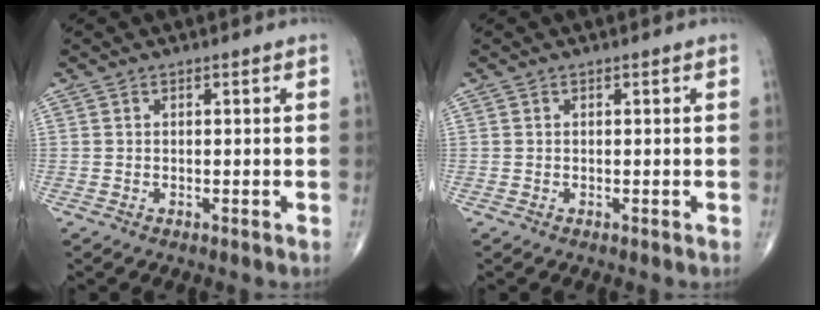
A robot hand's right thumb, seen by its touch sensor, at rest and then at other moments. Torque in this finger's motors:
{"motor_torque": [-0.18, 0.11, -0.13, -0.03, 0.01]}